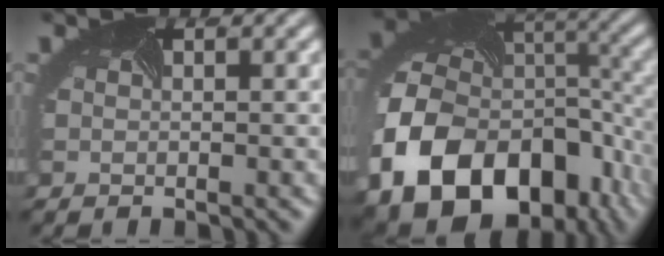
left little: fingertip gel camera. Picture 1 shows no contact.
{"total": 17.0, "force": [-6.4, 12.4, 9.7], "torque": [-0.237, -0.036, -0.093]}